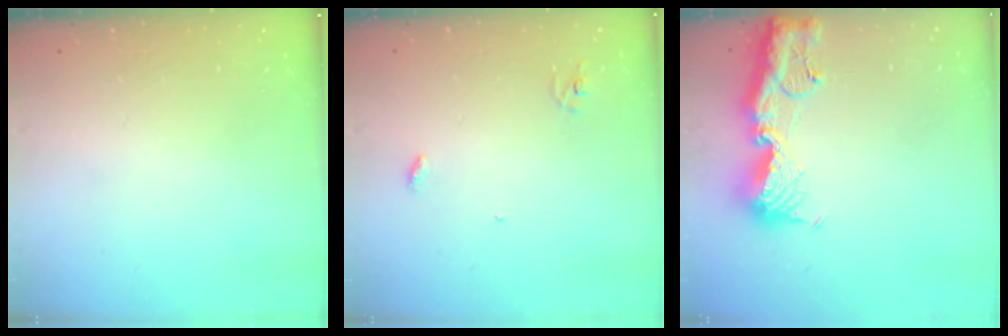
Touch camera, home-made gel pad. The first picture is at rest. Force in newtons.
{"total": 2.9, "press": 2.9, "slide": 0.2}
{"total": 15.0, "press": 14.9, "slide": 1.8}